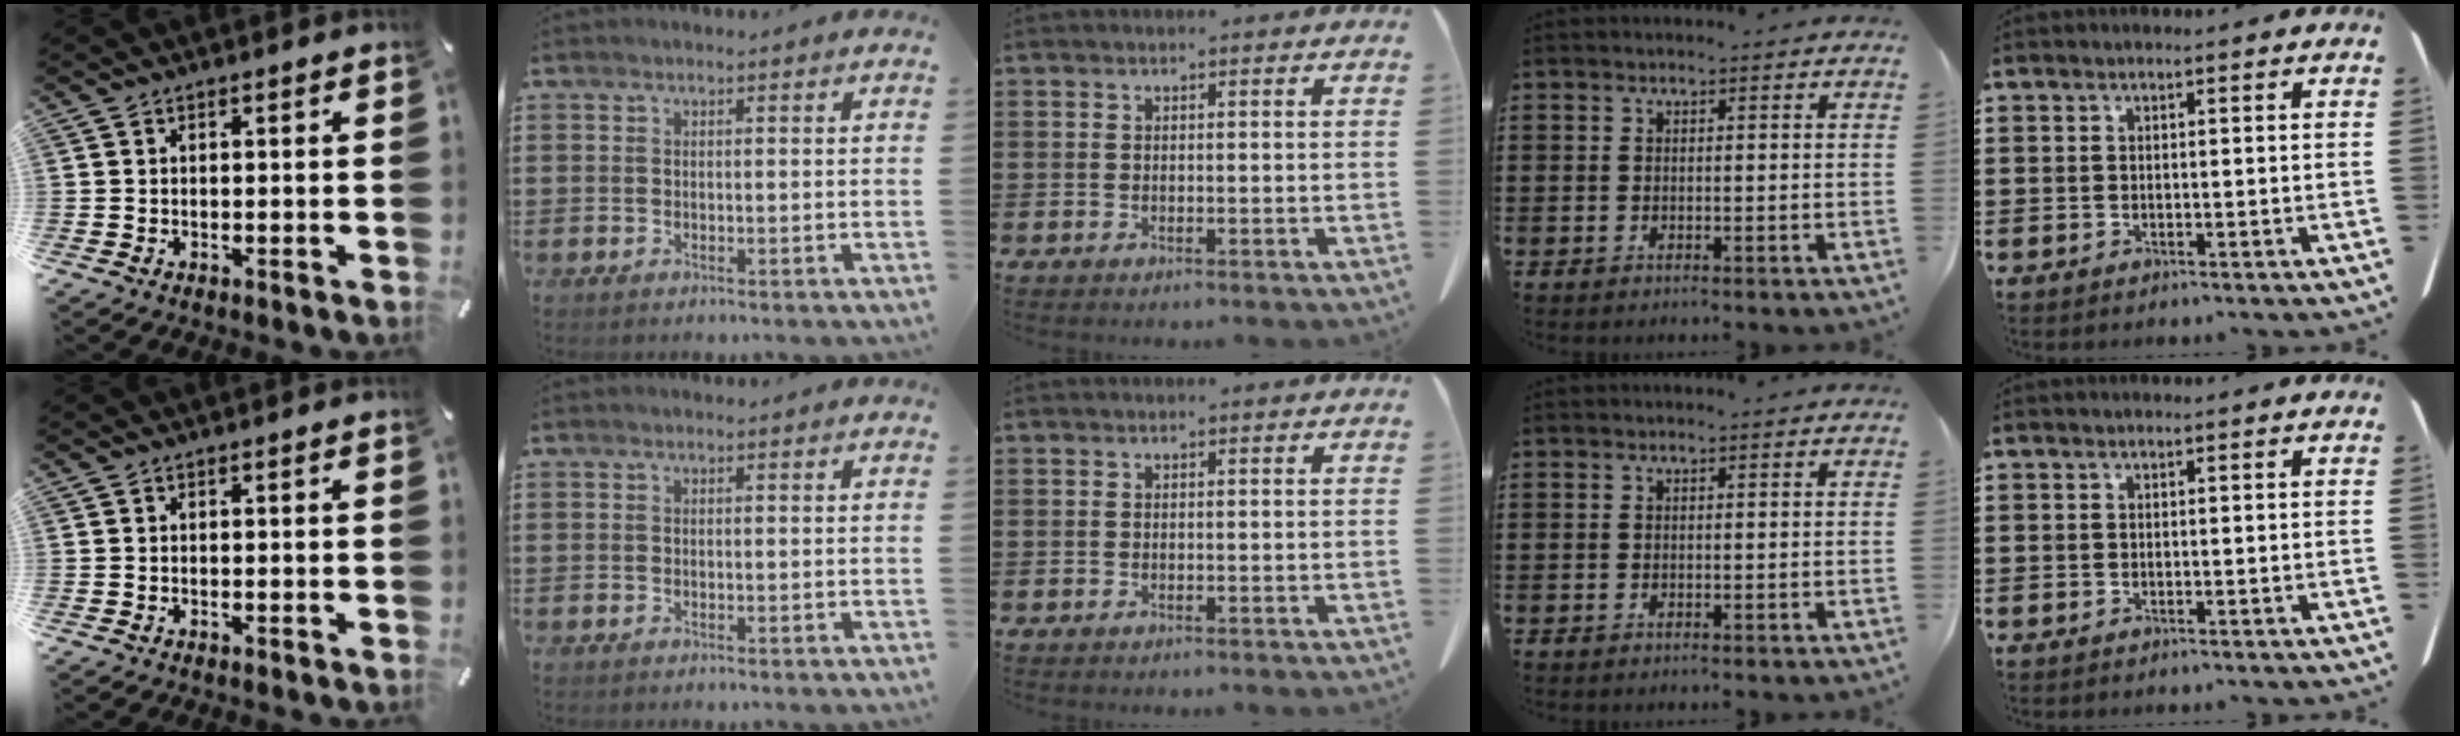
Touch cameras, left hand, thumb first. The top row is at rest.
{}